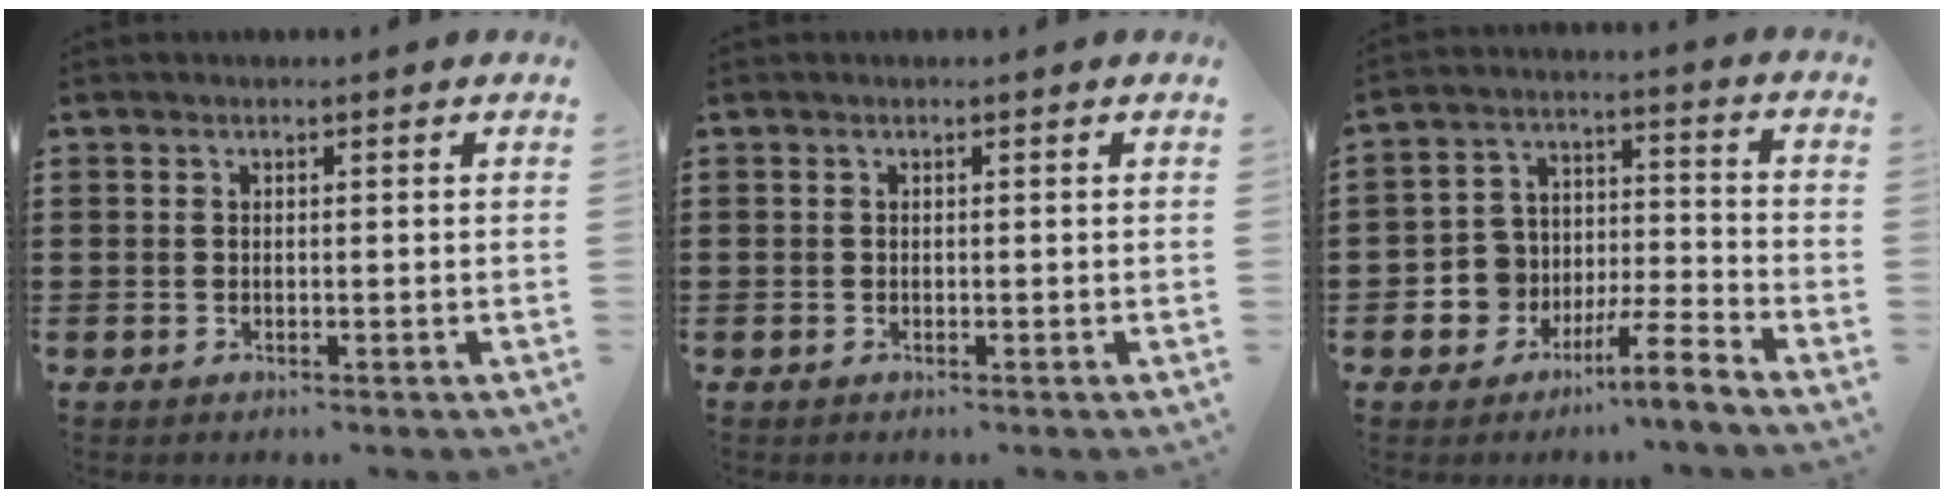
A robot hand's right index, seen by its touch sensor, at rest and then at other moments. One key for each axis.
{"total": 0.0}
{"total": 5.1, "fx": -4.7, "fy": 1.5, "fz": 0.9, "tx": -0.023, "ty": 0.000, "tz": -0.096}